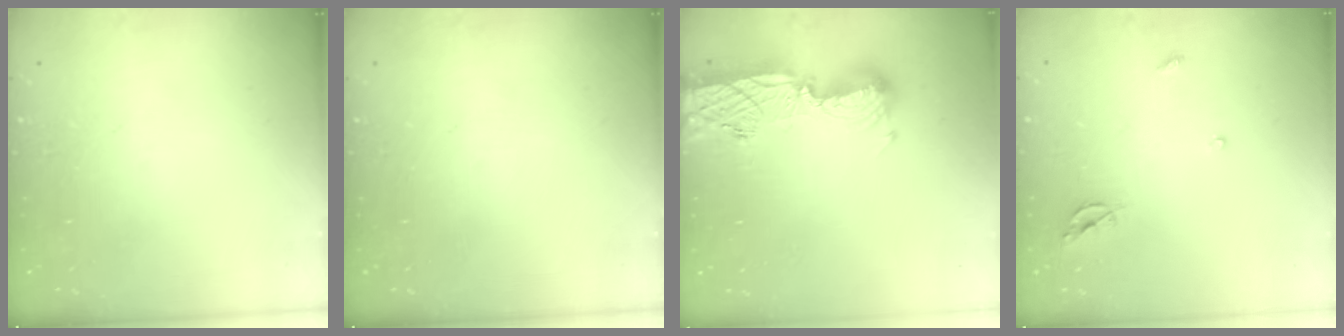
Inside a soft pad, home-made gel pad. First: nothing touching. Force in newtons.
{"total": 0.0}
{"total": 15.3, "press": 14.8, "slide": 4.0}
{"total": 5.7, "press": 5.6, "slide": 0.5}